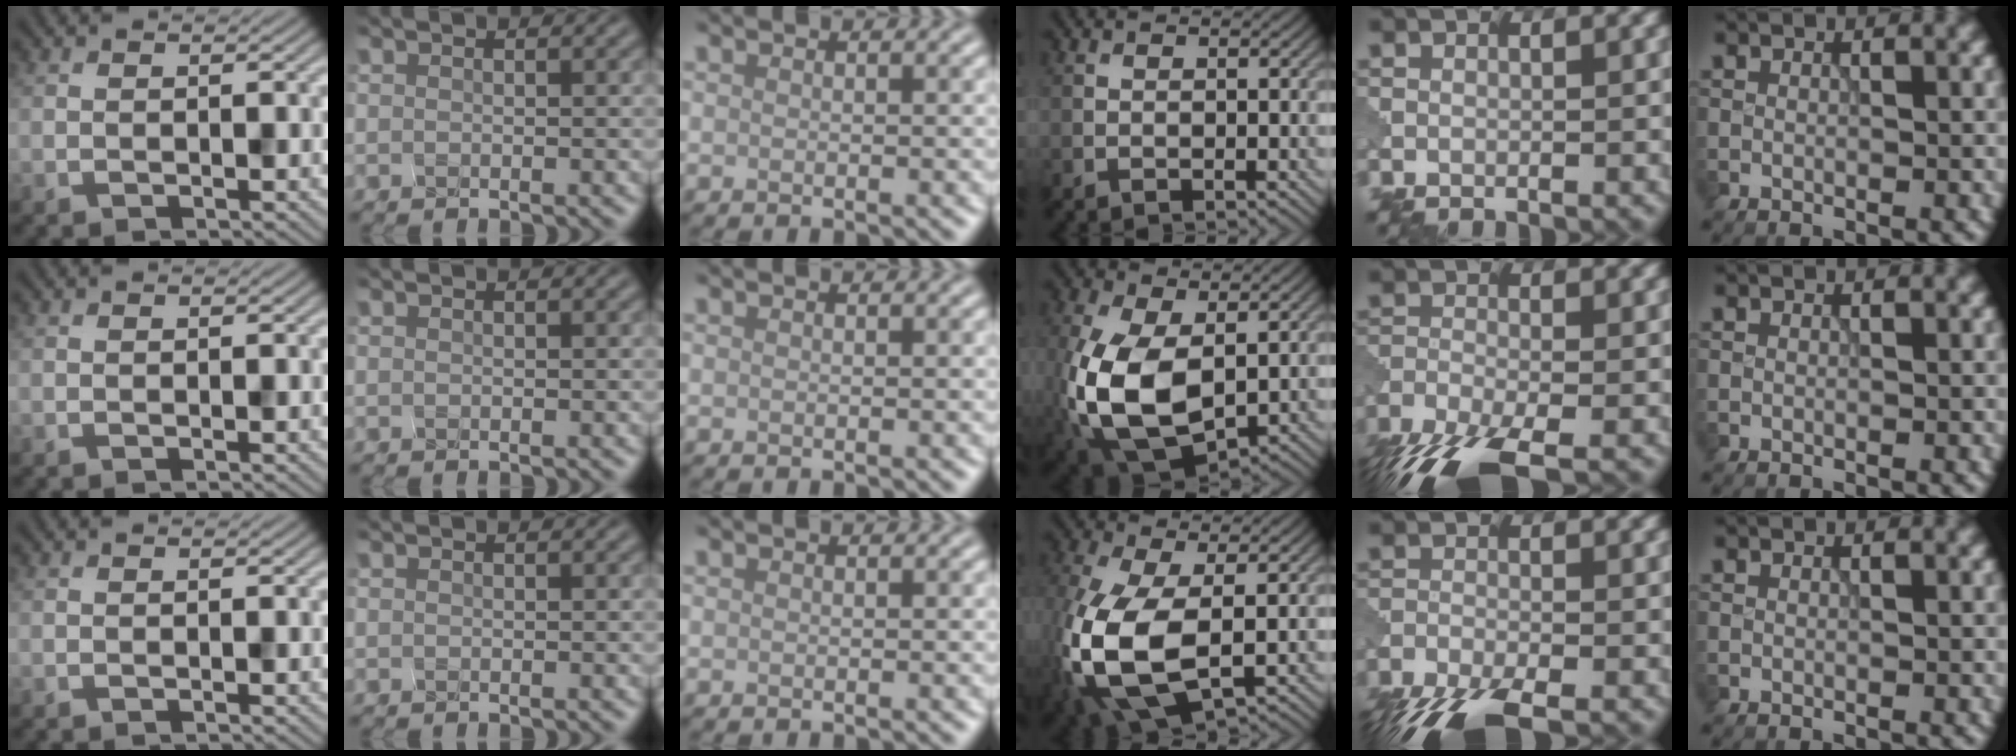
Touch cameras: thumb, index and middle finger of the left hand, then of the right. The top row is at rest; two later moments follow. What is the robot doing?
{"motion": "squeeze", "object": "clothespin"}